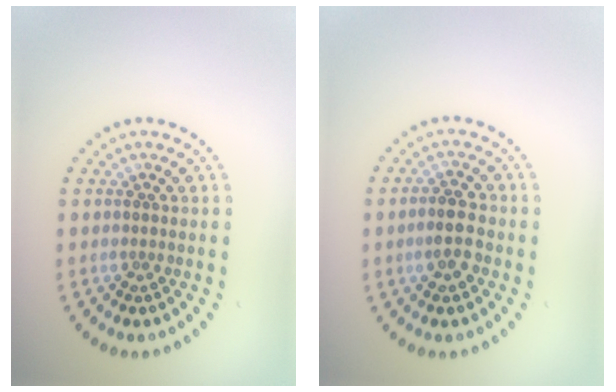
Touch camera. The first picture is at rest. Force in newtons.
{"total": 2.8, "press": 2.8, "slide": 0.4}